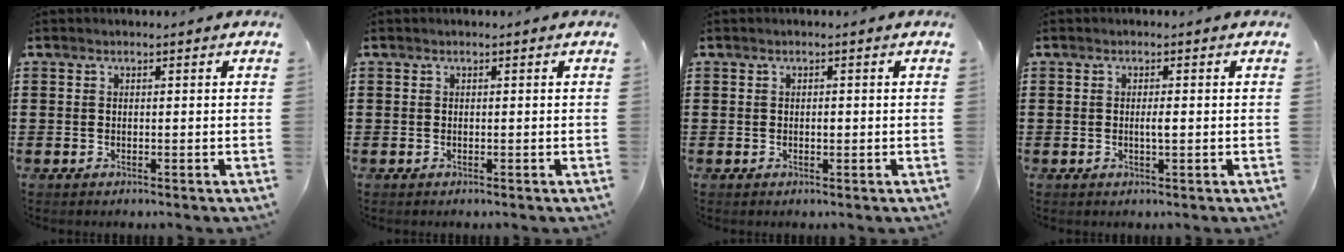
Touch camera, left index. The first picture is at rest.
{"total": 0.0}
{"total": 0.8, "force": [0.0, 0.4, 0.7], "torque": [-0.015, 0.000, 0.000]}
{"total": 1.5, "force": [-0.1, 0.2, 1.4], "torque": [-0.028, -0.003, -0.001]}